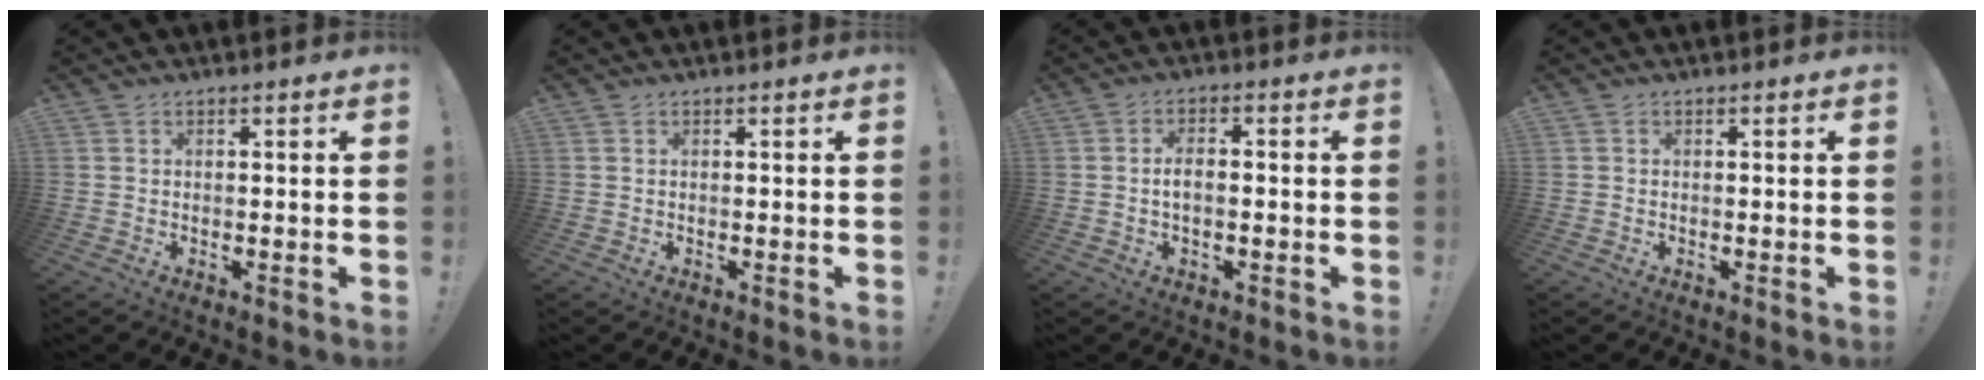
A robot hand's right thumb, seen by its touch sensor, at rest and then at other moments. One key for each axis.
{"total": 0.0}
{"total": 3.6, "fx": -0.5, "fy": 1.5, "fz": 3.2, "tx": -0.050, "ty": 0.001, "tz": -0.010}
{"total": 0.0}